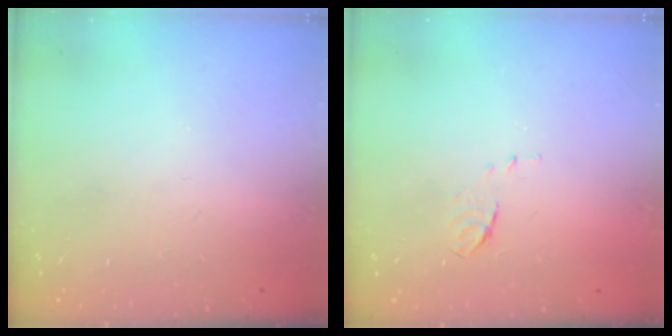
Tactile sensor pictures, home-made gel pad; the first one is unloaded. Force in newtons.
{"total": 5.8, "press": 5.8, "slide": 0.7}